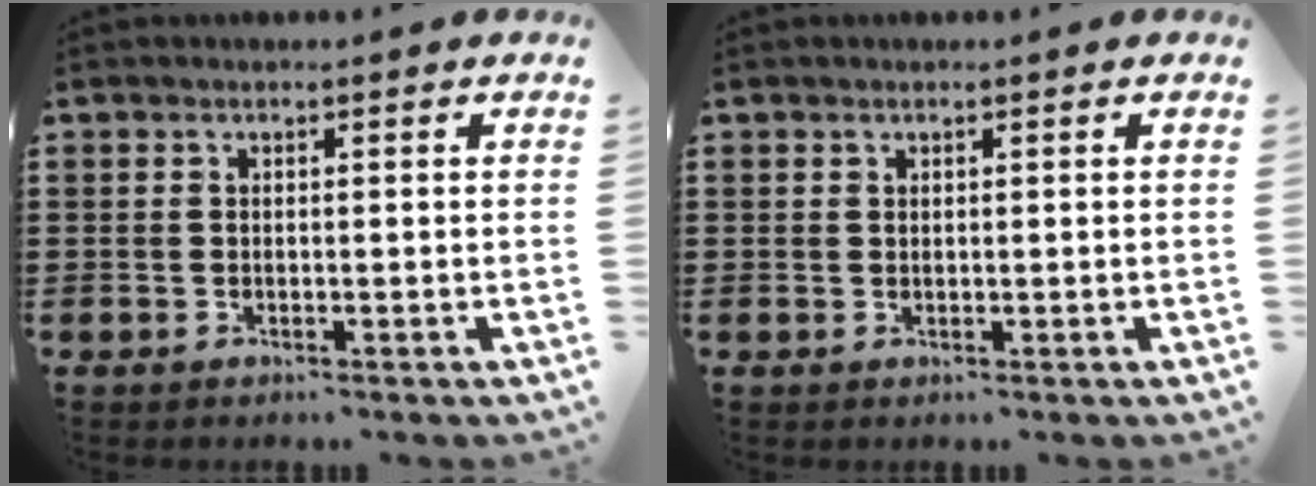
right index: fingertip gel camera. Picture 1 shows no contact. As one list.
[{"total": 0.5, "force": [0.4, 0.4, 0.1], "torque": [-0.003, 0.001, 0.008]}]